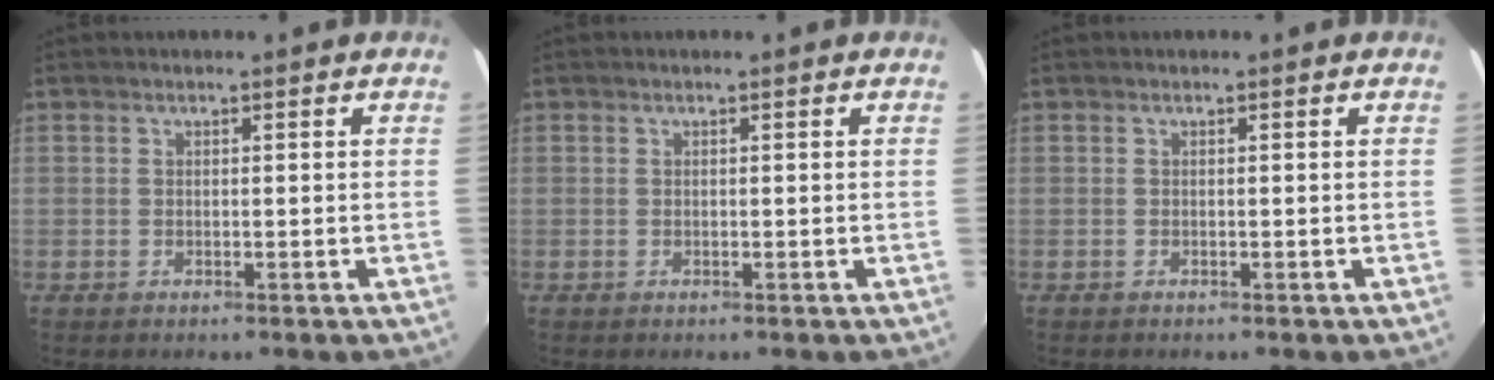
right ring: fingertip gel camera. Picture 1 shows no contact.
{"total": 0.0}
{"total": 0.0}